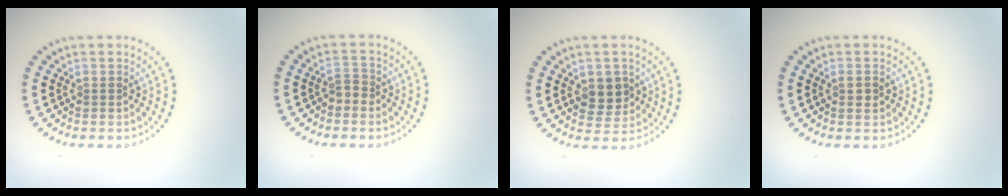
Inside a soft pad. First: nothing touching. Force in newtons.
{"total": 1.2, "press": 1.0, "slide": 0.7}
{"total": 3.1, "press": 3.0, "slide": 0.8}
{"total": 1.2, "press": 1.1, "slide": 0.3}